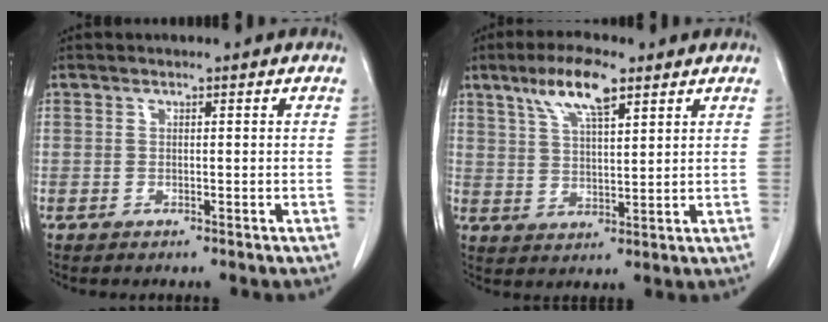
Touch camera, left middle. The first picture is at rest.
{"total": 8.2, "force": [5.1, 1.8, 6.2], "torque": [-0.124, 0.009, 0.096]}